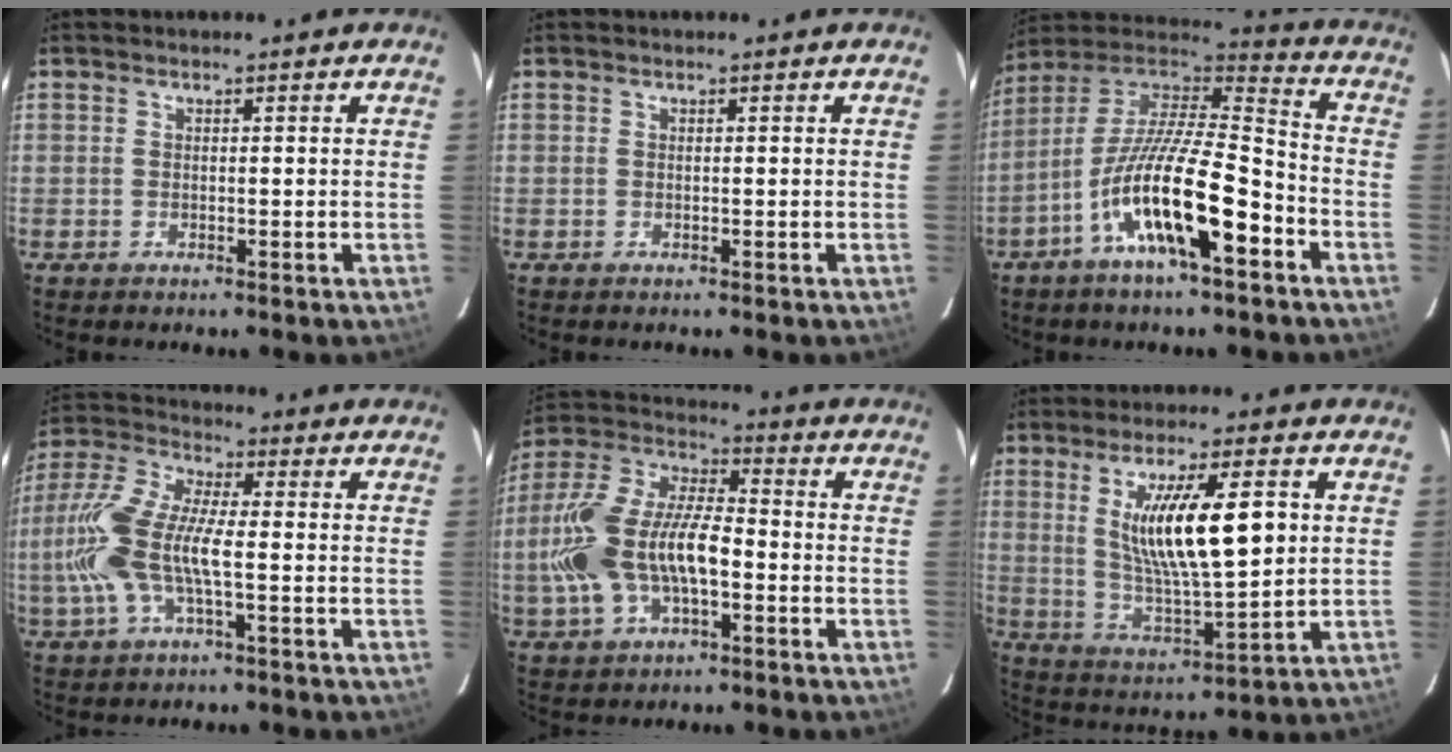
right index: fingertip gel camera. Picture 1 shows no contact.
{"total": 0.0}
{"total": 19.1, "force": [-9.1, 4.7, 16.2], "torque": [-0.291, -0.022, -0.171]}
{"total": 13.8, "force": [-2.0, 4.3, 13.0], "torque": [-0.281, 0.004, -0.043]}
{"total": 17.4, "force": [-3.6, 8.1, 15.0], "torque": [-0.320, 0.006, -0.067]}
{"total": 15.4, "force": [3.5, 3.3, 14.6], "torque": [-0.255, -0.010, 0.075]}